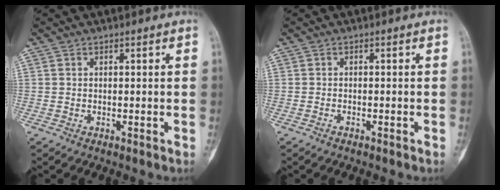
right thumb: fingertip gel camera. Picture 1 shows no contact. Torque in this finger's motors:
{"motor_torque": [-0.83, 0.04, -0.34, 0.15, -0.08]}